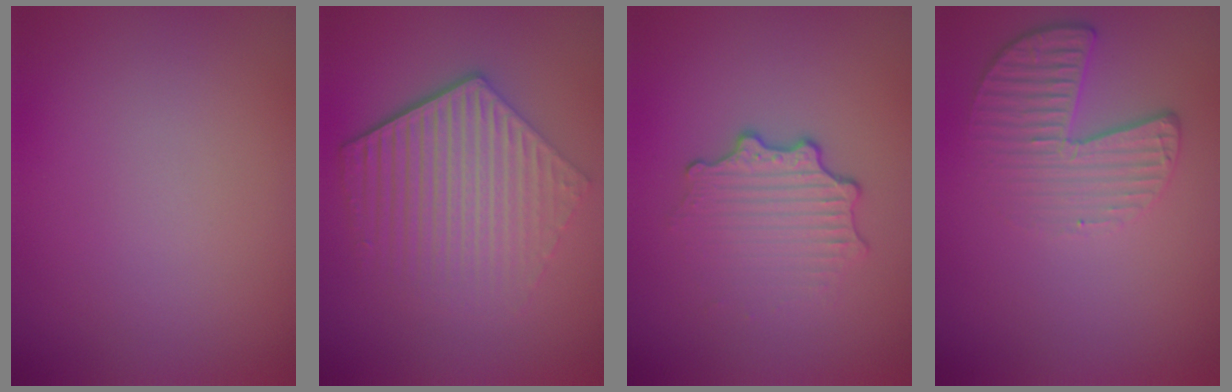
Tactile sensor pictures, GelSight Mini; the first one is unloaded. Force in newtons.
{"total": 6.0, "press": 4.5, "slide": 4.0}
{"total": 3.3, "press": 2.5, "slide": 2.2}
{"total": 3.5, "press": 2.6, "slide": 2.4}